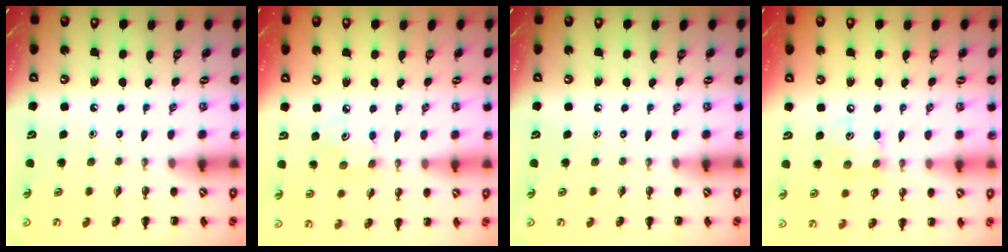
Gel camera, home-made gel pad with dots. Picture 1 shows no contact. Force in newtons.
{"total": 4.3, "press": 4.2, "slide": 1.0}
{"total": 0.0}
{"total": 6.1, "press": 6.1, "slide": 0.6}